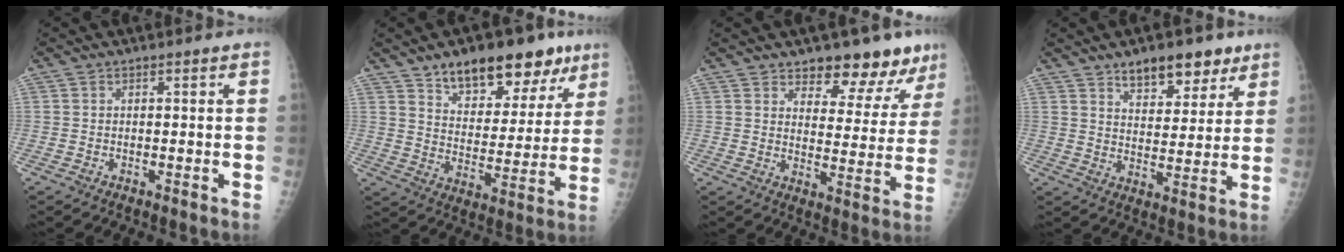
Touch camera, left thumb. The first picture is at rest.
{"total": 17.6, "force": [11.5, 9.0, 9.9], "torque": [-0.086, -0.047, 0.175]}
{"total": 11.9, "force": [9.3, 5.2, 5.2], "torque": [-0.020, -0.063, 0.119]}
{"total": 10.6, "force": [7.1, 5.1, 5.9], "torque": [-0.052, -0.041, 0.111]}